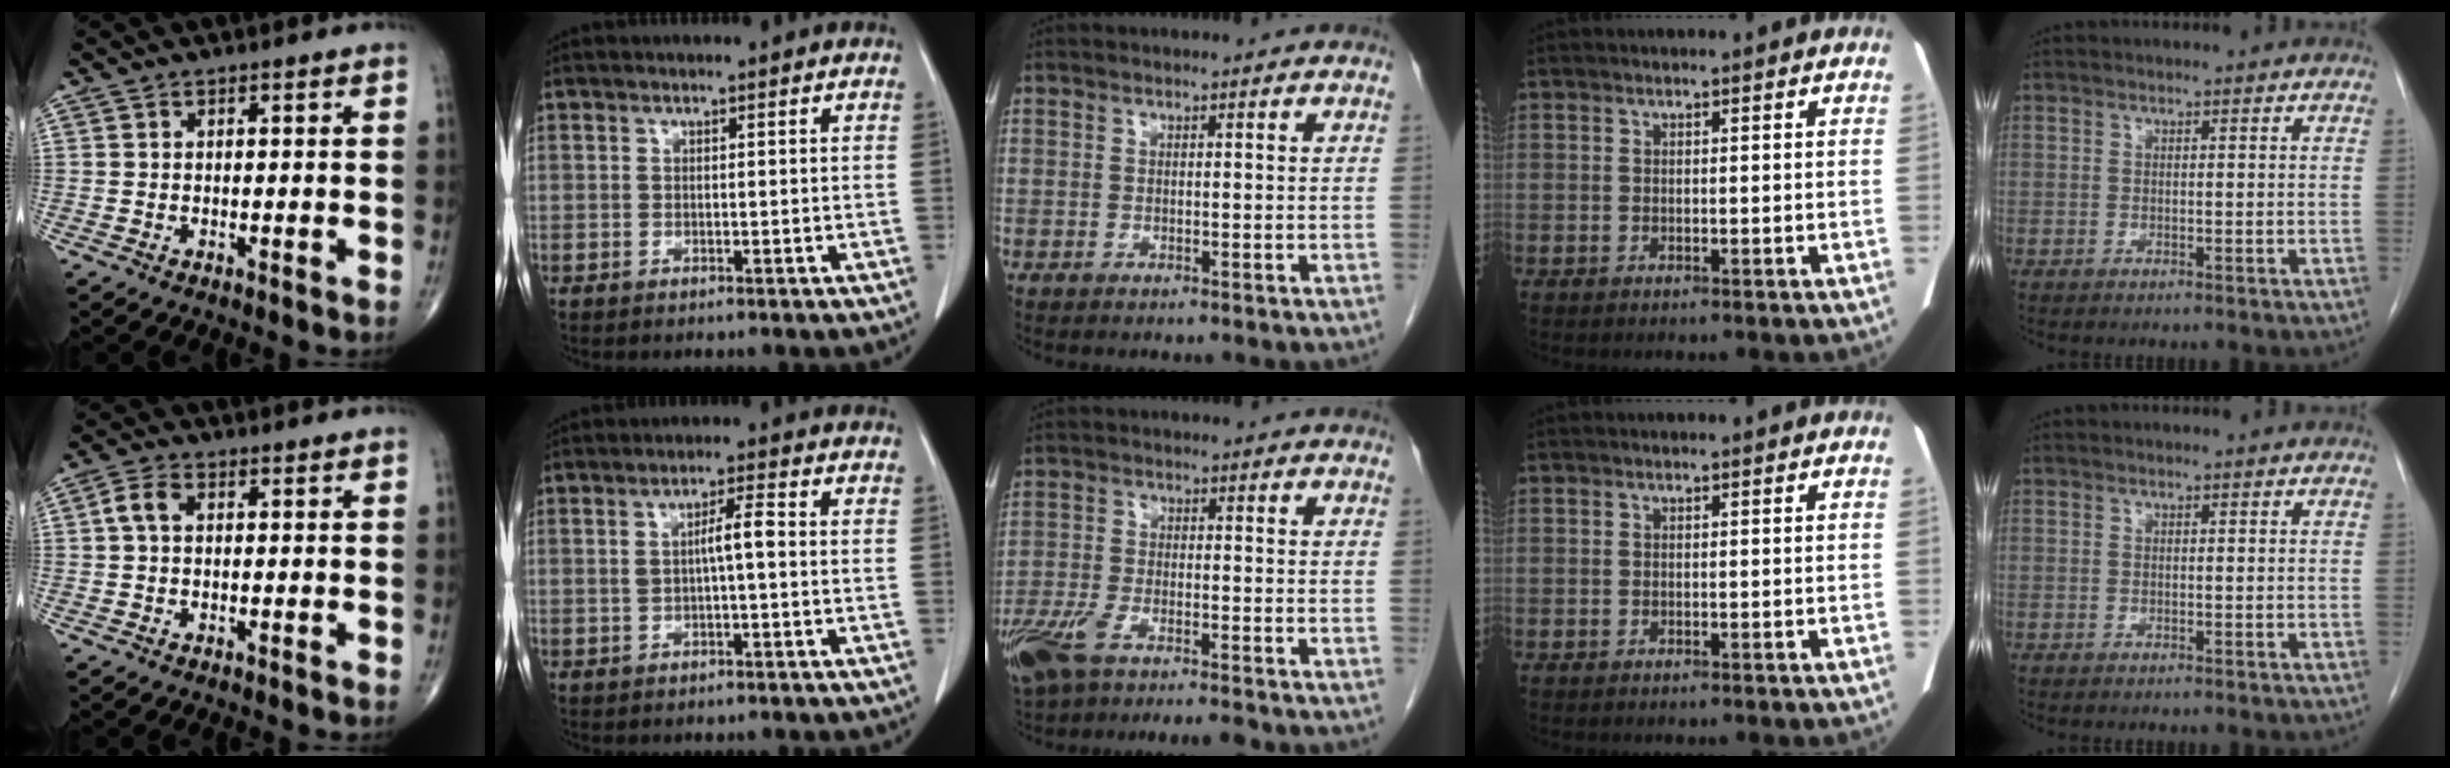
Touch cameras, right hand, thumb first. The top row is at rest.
{"thumb": {"total": 3.6, "force": [0.6, 2.2, 2.8], "torque": [-0.062, 0.011, 0.008]}, "index": {"total": 3.6, "force": [0.1, 0.4, 3.6], "torque": [-0.061, 0.009, 0.006]}, "middle": {"total": 10.5, "force": [-7.7, 2.6, 6.6], "torque": [-0.124, -0.008, -0.132]}}